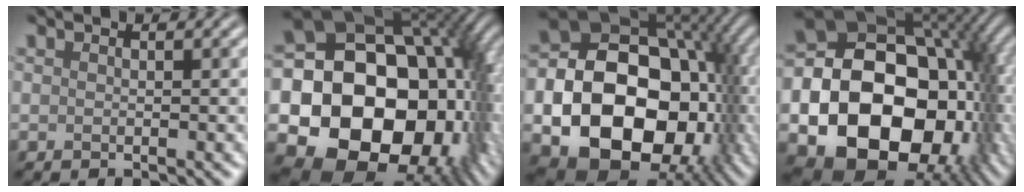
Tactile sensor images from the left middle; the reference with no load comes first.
{"total": 20.4, "force": [-2.9, 15.6, 12.8], "torque": [-0.224, -0.024, -0.025]}
{"total": 20.1, "force": [-4.4, 15.1, 12.5], "torque": [-0.183, -0.031, -0.078]}
{"total": 22.4, "force": [-5.0, 17.3, 13.4], "torque": [-0.224, -0.029, -0.094]}